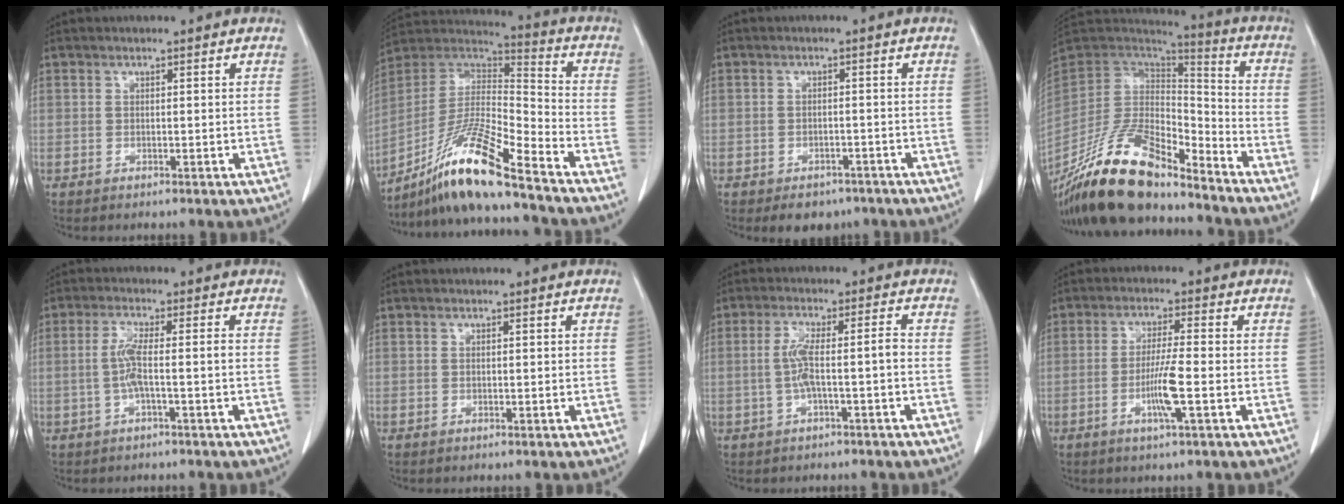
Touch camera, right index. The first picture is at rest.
{"total": 15.8, "force": [-11.8, 0.0, 10.5], "torque": [-0.201, 0.003, -0.219]}
{"total": 4.5, "force": [-3.4, 2.7, 1.3], "torque": [-0.008, 0.006, -0.042]}
{"total": 20.3, "force": [-16.2, 6.0, 10.7], "torque": [-0.221, 0.001, -0.301]}
{"total": 4.0, "force": [-0.9, -0.1, 3.9], "torque": [-0.083, 0.007, -0.017]}
{"total": 0.0}
{"total": 5.2, "force": [-1.1, 0.2, 5.1], "torque": [-0.106, 0.019, -0.016]}
{"total": 5.9, "force": [-1.8, -0.3, 5.6], "torque": [-0.107, -0.009, -0.035]}